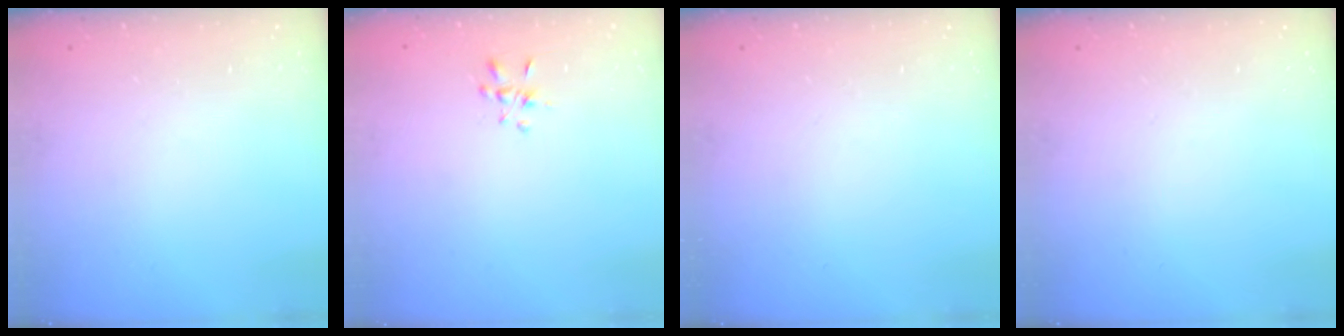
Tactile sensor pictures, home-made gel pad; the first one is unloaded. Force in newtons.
{"total": 2.1, "press": 2.0, "slide": 0.7}
{"total": 0.0}
{"total": 0.0}